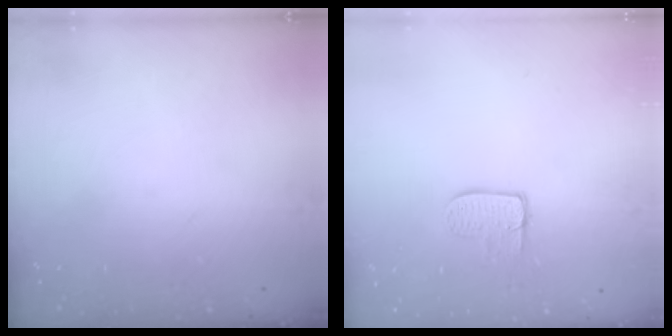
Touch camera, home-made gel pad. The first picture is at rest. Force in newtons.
{"total": 6.8, "press": 6.7, "slide": 0.4}